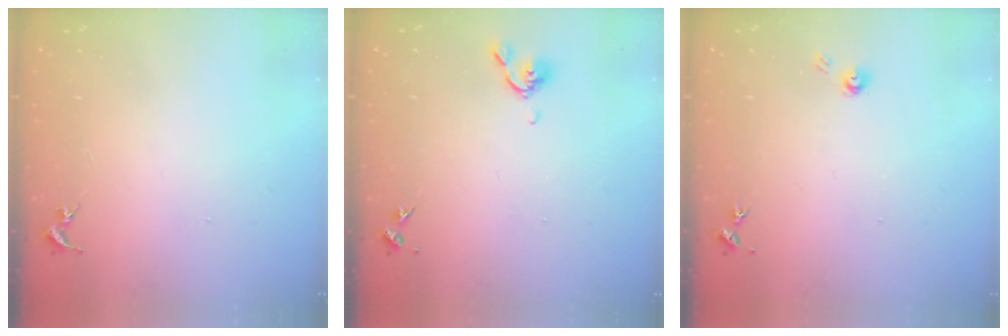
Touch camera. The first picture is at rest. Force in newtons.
{"total": 5.6, "press": 5.5, "slide": 1.0}
{"total": 4.1, "press": 4.1, "slide": 0.4}